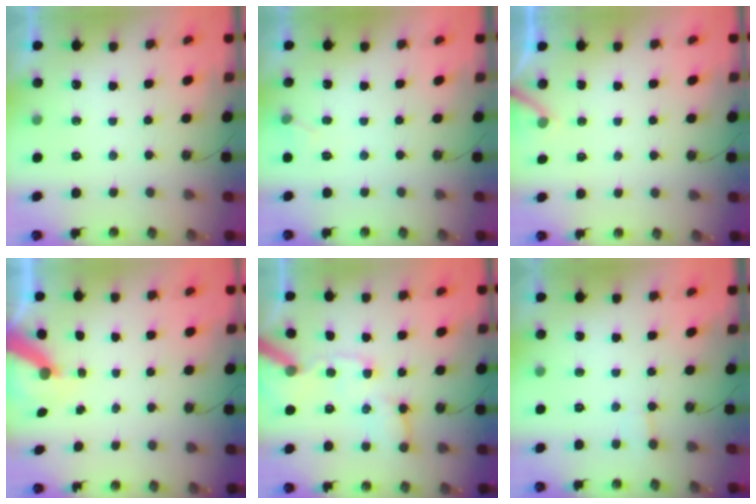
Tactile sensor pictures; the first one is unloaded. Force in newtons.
{"total": 4.6, "press": 4.6, "slide": 0.6}
{"total": 4.9, "press": 4.9, "slide": 0.4}
{"total": 7.0, "press": 7.0, "slide": 0.7}
{"total": 15.2, "press": 15.1, "slide": 1.9}
{"total": 2.4, "press": 2.4, "slide": 0.3}